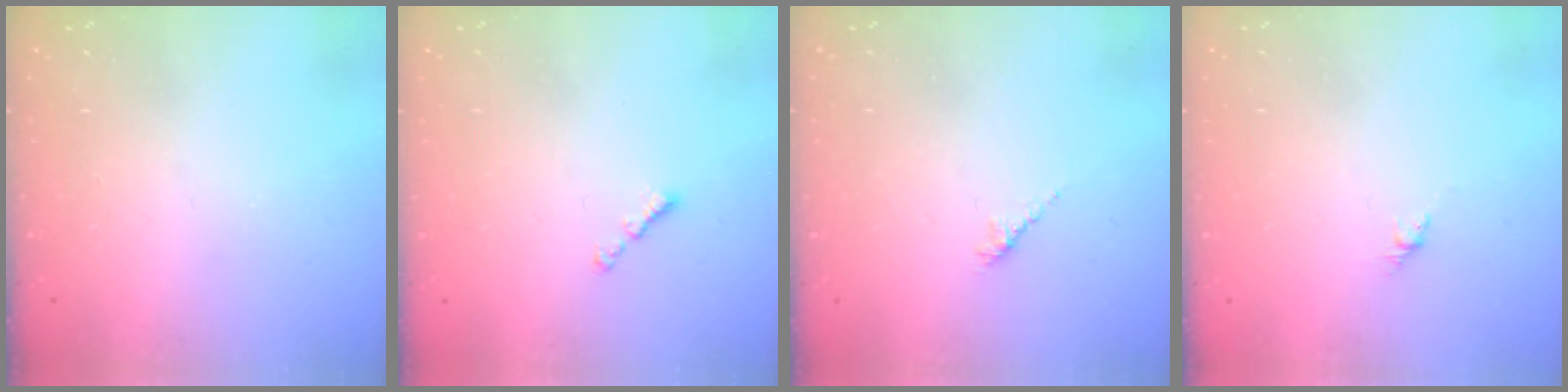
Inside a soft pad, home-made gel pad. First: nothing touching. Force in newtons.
{"total": 1.1, "press": 1.0, "slide": 0.4}
{"total": 2.6, "press": 2.4, "slide": 0.7}
{"total": 3.0, "press": 2.9, "slide": 0.7}